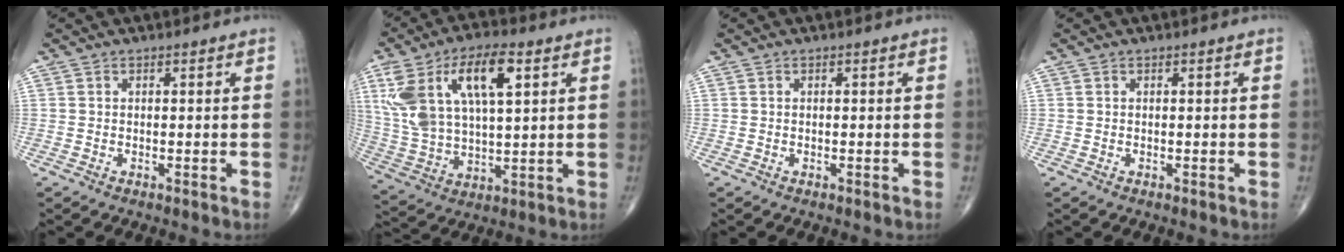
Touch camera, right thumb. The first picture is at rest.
{"total": 18.9, "force": [7.0, 8.4, 15.5], "torque": [-0.299, 0.000, 0.133]}
{"total": 0.0}
{"total": 0.0}